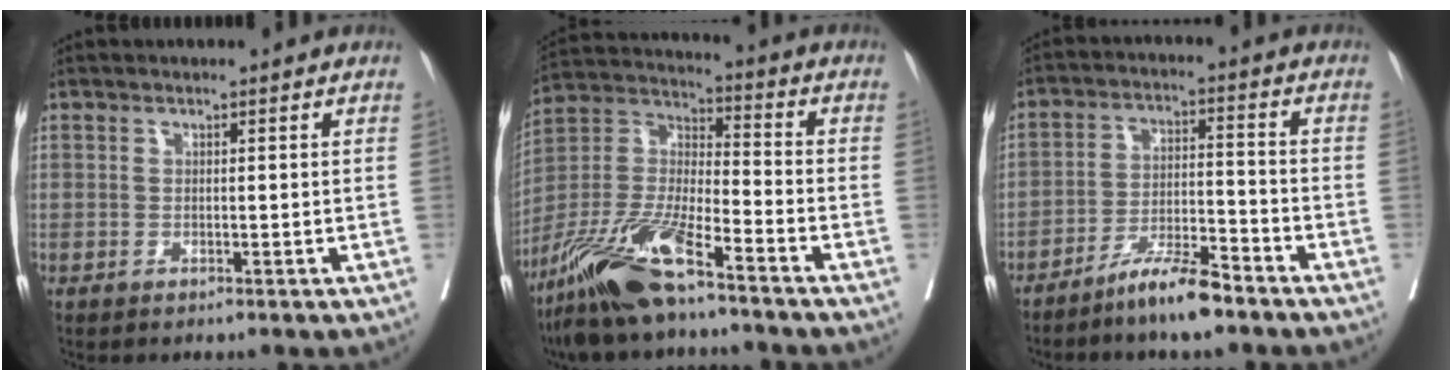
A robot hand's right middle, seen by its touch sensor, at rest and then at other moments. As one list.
[{"total": 15.5, "force": [-10.9, 2.5, 10.8], "torque": [-0.230, -0.014, -0.204]}, {"total": 7.5, "force": [-6.0, 0.7, 4.4], "torque": [-0.080, -0.007, -0.114]}]